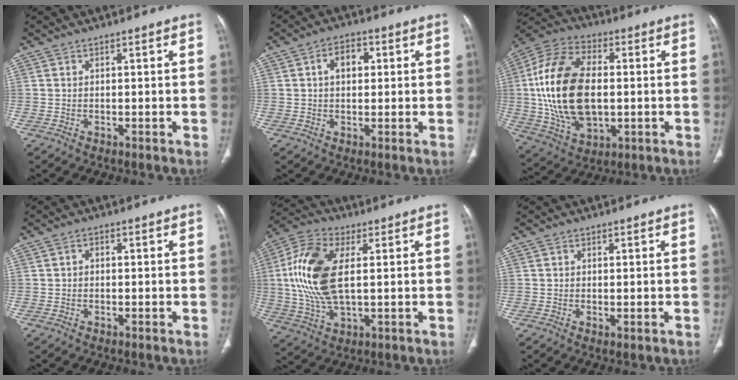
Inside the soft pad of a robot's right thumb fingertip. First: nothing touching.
{"total": 5.5, "force": [1.3, 3.6, 3.9], "torque": [-0.051, 0.009, 0.016]}
{"total": 22.5, "force": [0.3, 13.1, 18.3], "torque": [-0.361, 0.004, 0.013]}
{"total": 1.1, "force": [0.0, 0.9, 0.6], "torque": [-0.004, 0.004, -0.003]}
{"total": 15.9, "force": [2.4, 8.0, 13.5], "torque": [-0.290, 0.005, 0.046]}
{"total": 0.9, "force": [-0.1, 0.4, 0.8], "torque": [-0.019, -0.004, -0.001]}